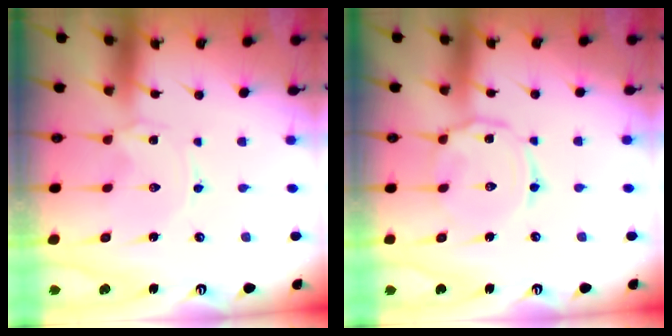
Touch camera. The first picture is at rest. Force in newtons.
{"total": 6.1, "press": 6.1, "slide": 0.5}